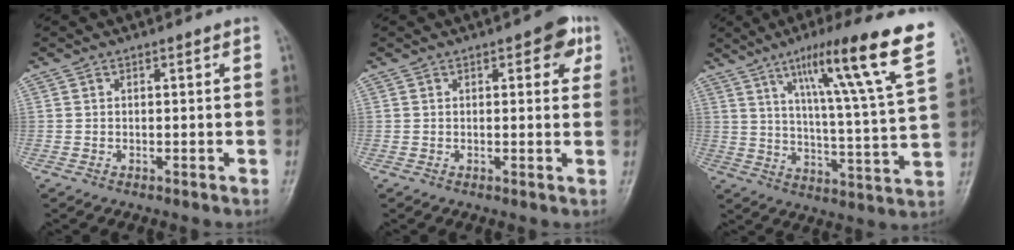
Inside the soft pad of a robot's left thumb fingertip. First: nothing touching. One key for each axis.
{"total": 4.8, "fx": 2.1, "fy": 2.3, "fz": 3.6, "tx": -0.018, "ty": -0.003, "tz": 0.016}
{"total": 20.4, "fx": 11.3, "fy": 1.0, "fz": 16.9, "tx": -0.240, "ty": -0.039, "tz": 0.165}